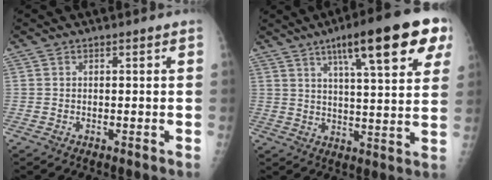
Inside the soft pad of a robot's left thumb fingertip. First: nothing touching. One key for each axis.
{"total": 18.6, "fx": 9.5, "fy": 3.8, "fz": 15.6, "tx": -0.198, "ty": -0.016, "tz": 0.135}